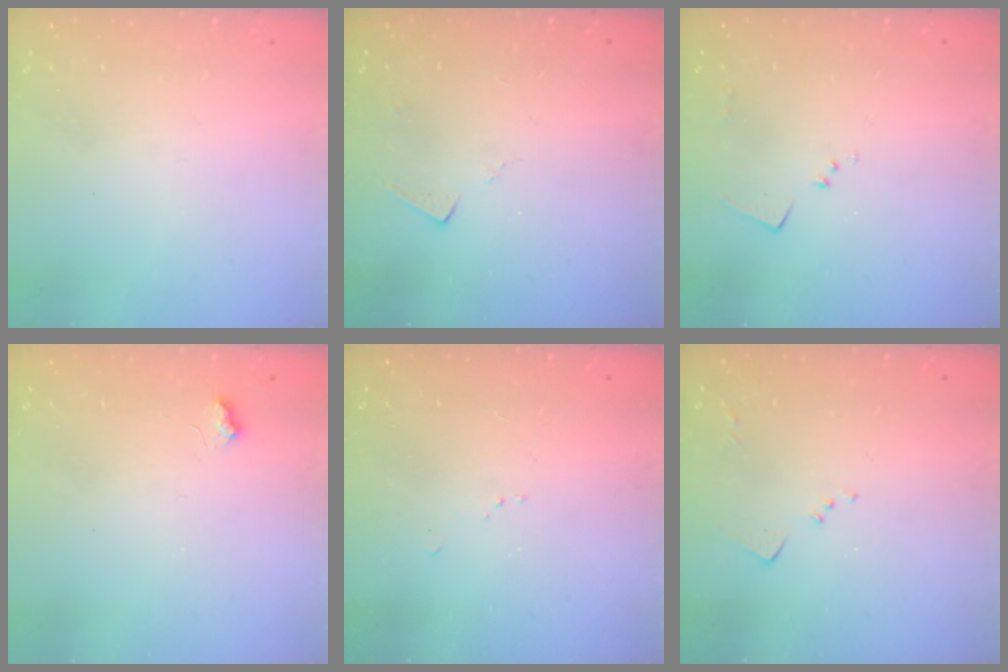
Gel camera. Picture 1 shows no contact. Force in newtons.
{"total": 3.5, "press": 3.4, "slide": 0.5}
{"total": 6.4, "press": 6.4, "slide": 0.8}
{"total": 3.4, "press": 3.4, "slide": 0.4}
{"total": 6.4, "press": 6.4, "slide": 0.8}
{"total": 5.4, "press": 5.3, "slide": 0.7}